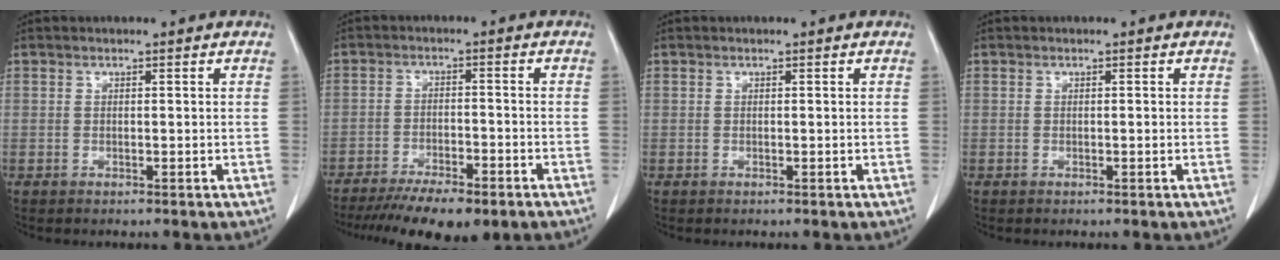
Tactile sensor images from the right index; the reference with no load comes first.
{"total": 11.6, "force": [-8.8, 2.9, 7.0], "torque": [-0.101, -0.014, -0.134]}
{"total": 0.0}
{"total": 0.0}